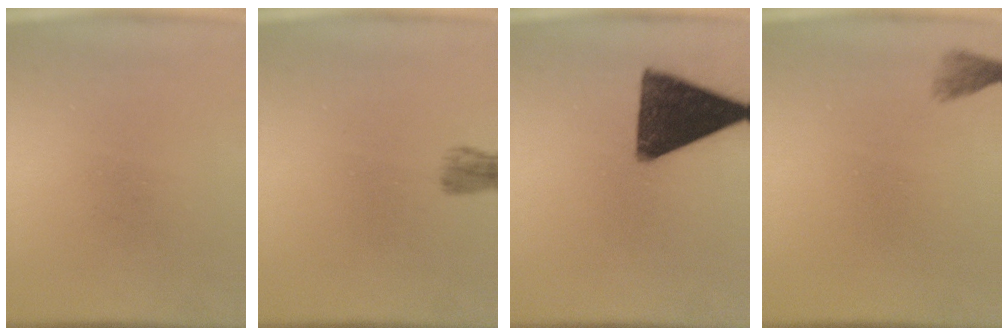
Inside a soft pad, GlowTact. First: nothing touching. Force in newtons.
{"total": 2.1}
{"total": 15.0}
{"total": 1.5}